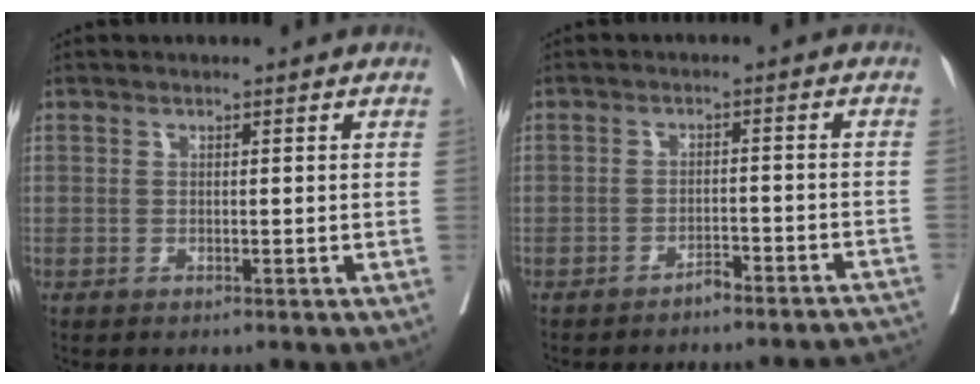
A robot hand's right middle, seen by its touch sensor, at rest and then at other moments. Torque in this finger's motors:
{"motor_torque": [0.19, -1.18, -0.02, -0.01]}